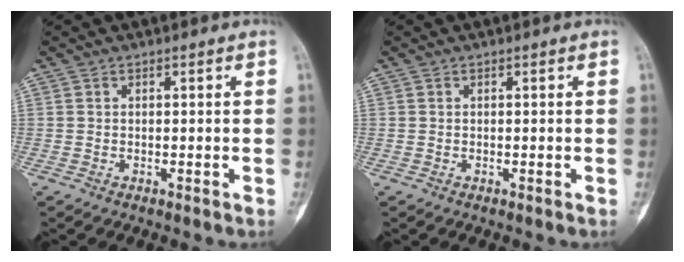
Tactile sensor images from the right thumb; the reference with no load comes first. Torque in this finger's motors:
{"motor_torque": [-0.01, 0.02, -0.01, -0.01, 0.02]}